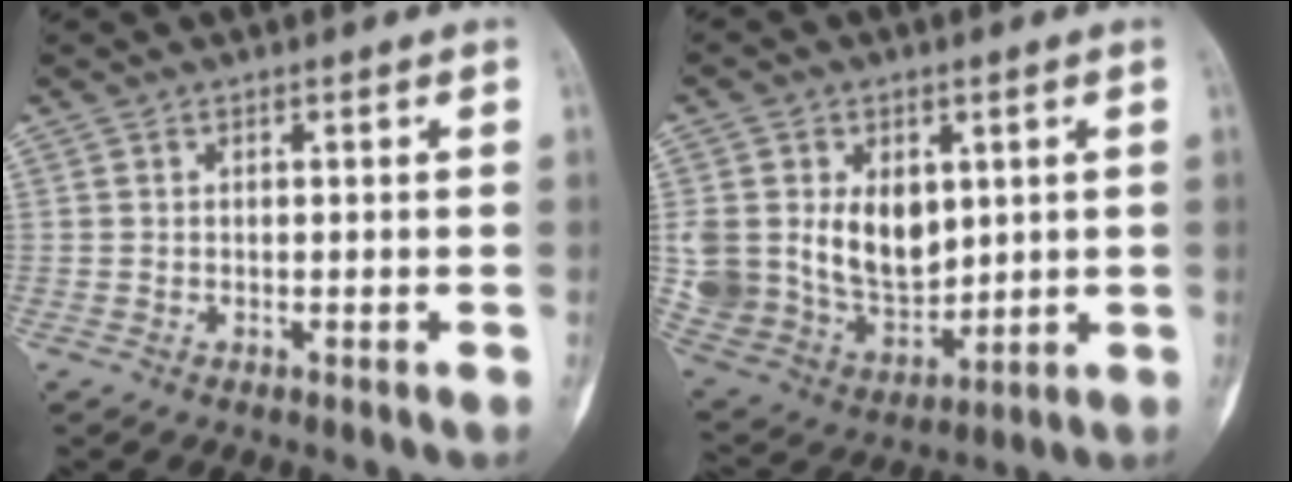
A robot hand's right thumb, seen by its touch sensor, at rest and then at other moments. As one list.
[{"total": 18.4, "force": [3.1, 13.6, 12.0], "torque": [-0.220, -0.019, 0.089]}]